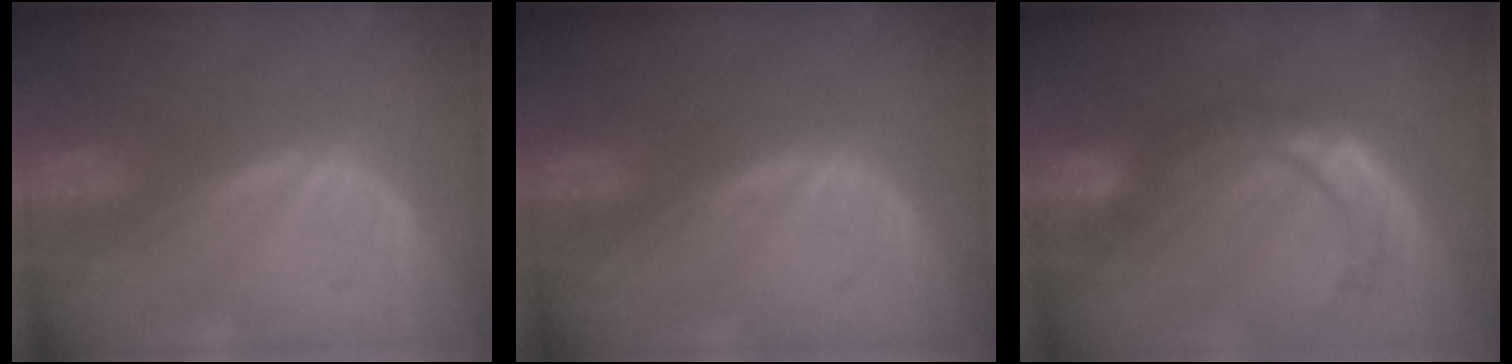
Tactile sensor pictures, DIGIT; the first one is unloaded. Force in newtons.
{"total": 0.0}
{"total": 8.6, "press": 7.3, "slide": 4.7}